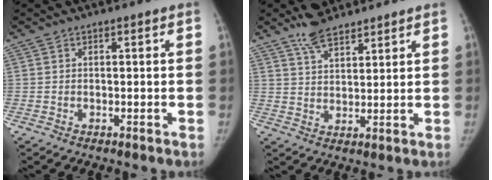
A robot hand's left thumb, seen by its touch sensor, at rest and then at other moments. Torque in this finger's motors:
{"motor_torque": [0.14, -0.54, 0.88, -0.84, 0.02]}